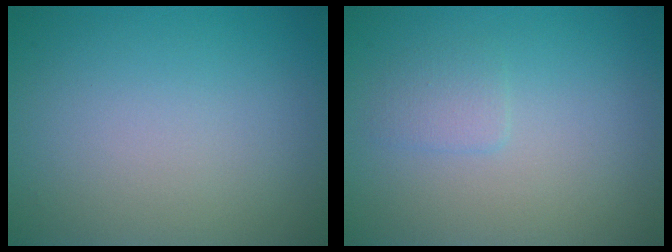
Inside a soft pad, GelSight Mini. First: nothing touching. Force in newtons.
{"total": 1.2, "press": 1.2, "slide": 0.1}